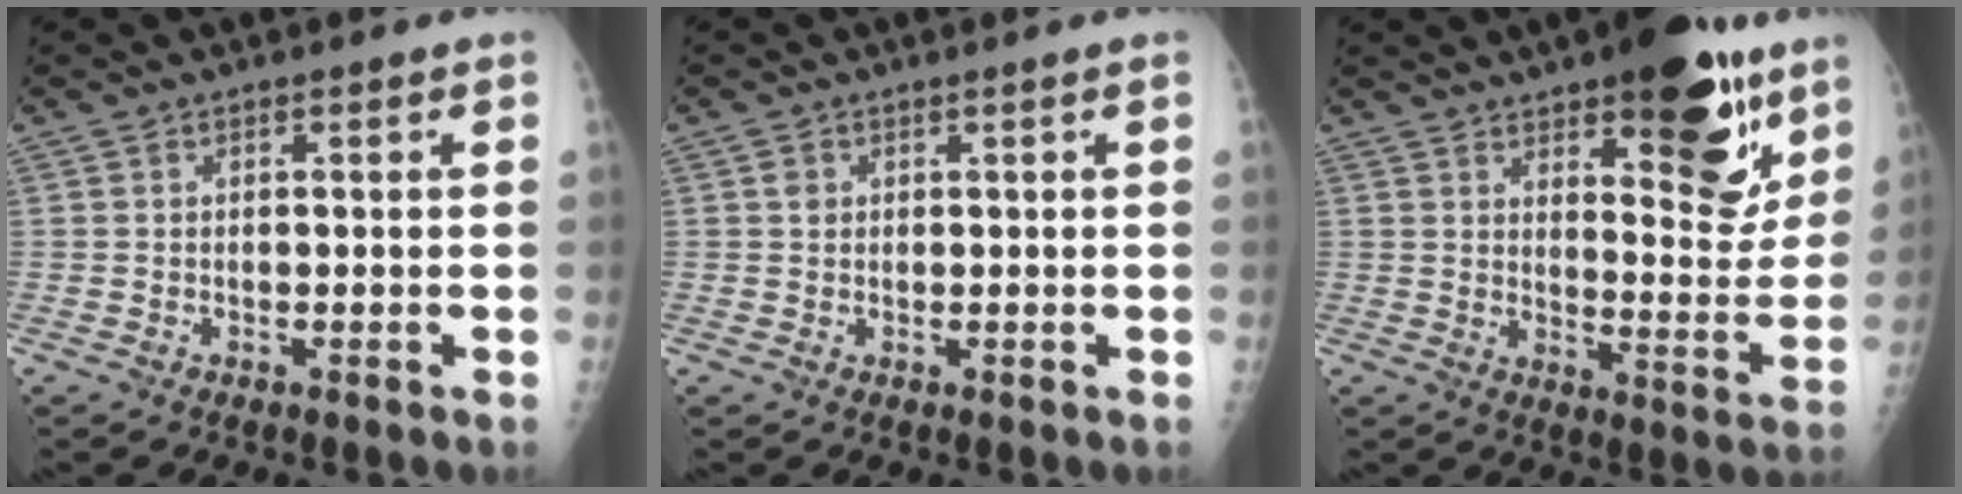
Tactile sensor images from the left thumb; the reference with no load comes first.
{"total": 1.0, "force": [0.4, 0.7, 0.6], "torque": [-0.006, -0.002, 0.009]}
{"total": 18.5, "force": [10.6, 7.1, 13.4], "torque": [-0.126, -0.064, 0.150]}